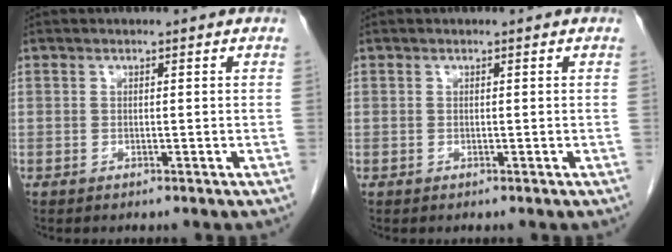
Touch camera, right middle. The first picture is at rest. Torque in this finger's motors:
{"motor_torque": [0.29, -0.25, 0.02, 0.00]}